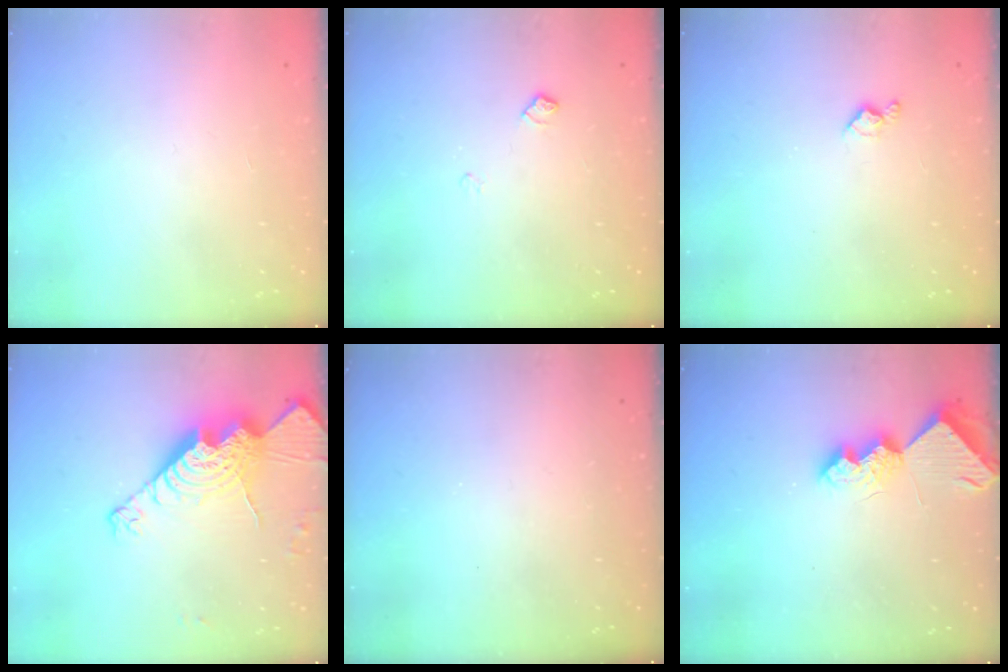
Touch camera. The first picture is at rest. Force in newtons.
{"total": 5.2, "press": 5.2, "slide": 0.5}
{"total": 4.0, "press": 3.9, "slide": 0.6}
{"total": 19.3, "press": 19.2, "slide": 1.5}
{"total": 0.0}
{"total": 9.1, "press": 9.1, "slide": 0.5}